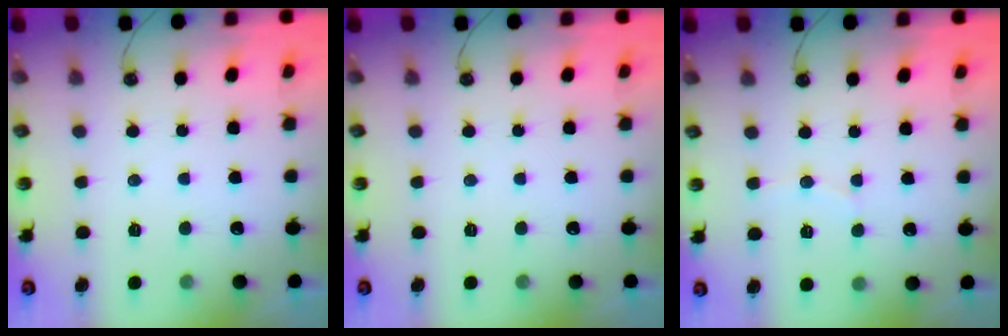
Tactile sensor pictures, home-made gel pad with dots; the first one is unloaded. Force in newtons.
{"total": 0.0}
{"total": 4.0, "press": 4.0, "slide": 0.5}